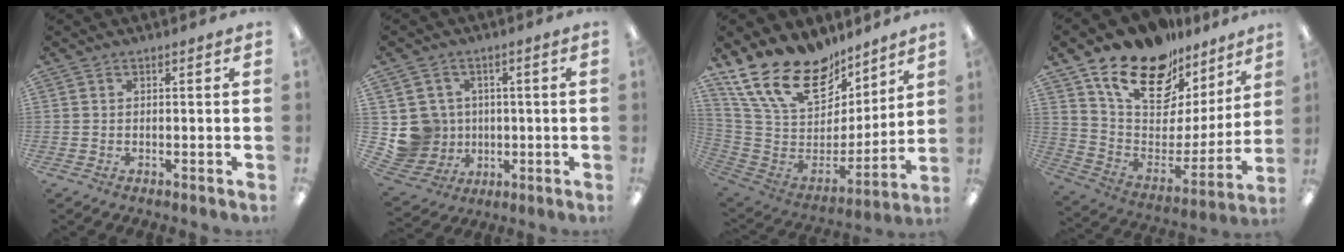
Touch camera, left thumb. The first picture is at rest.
{"total": 8.7, "force": [0.0, 8.6, 1.2], "torque": [-0.051, 0.003, 0.013]}
{"total": 21.9, "force": [16.0, 10.9, 10.3], "torque": [-0.197, -0.107, 0.298]}
{"total": 20.2, "force": [14.5, 10.2, 9.6], "torque": [-0.171, -0.100, 0.260]}